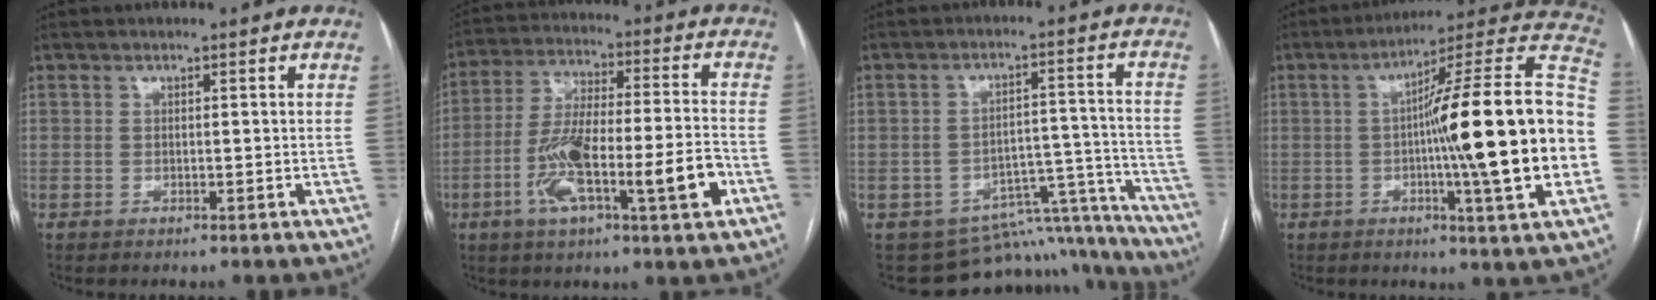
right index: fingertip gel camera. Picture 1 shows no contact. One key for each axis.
{"total": 15.8, "fx": -5.4, "fy": 2.1, "fz": 14.7, "tx": -0.263, "ty": 0.005, "tz": -0.089}
{"total": 14.7, "fx": -12.9, "fy": 6.4, "fz": 2.9, "tx": -0.018, "ty": 0.070, "tz": -0.161}
{"total": 24.6, "fx": -2.6, "fy": 0.0, "fz": 24.4, "tx": -0.293, "ty": 0.018, "tz": -0.049}